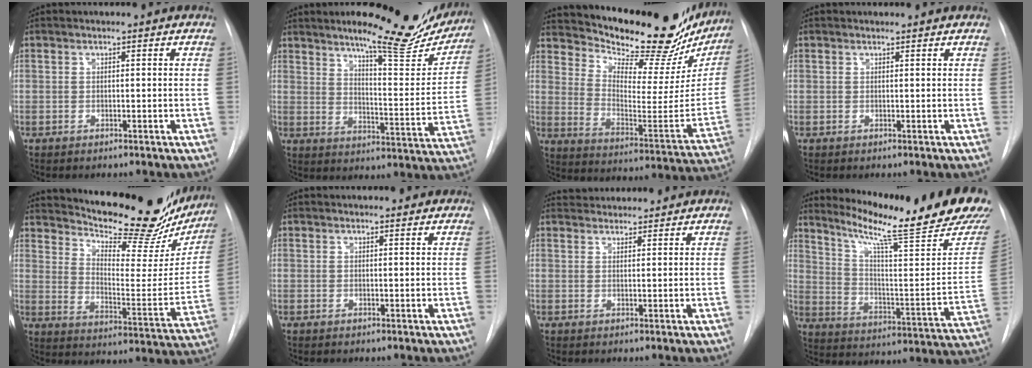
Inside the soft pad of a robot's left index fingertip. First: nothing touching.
{"total": 19.0, "force": [16.0, 3.3, 9.6], "torque": [-0.119, -0.042, 0.202]}
{"total": 26.8, "force": [23.8, 6.6, 10.3], "torque": [-0.167, -0.072, 0.311]}
{"total": 1.9, "force": [1.9, 0.1, 0.3], "torque": [-0.010, 0.011, 0.021]}
{"total": 26.2, "force": [23.0, 6.5, 10.7], "torque": [-0.163, -0.072, 0.293]}
{"total": 3.2, "force": [2.9, 0.9, 1.0], "torque": [-0.014, 0.014, 0.029]}
{"total": 5.1, "force": [5.1, 0.9, 0.5], "torque": [-0.008, 0.034, 0.072]}
{"total": 24.6, "force": [20.7, 0.1, 13.4], "torque": [-0.211, -0.087, 0.282]}